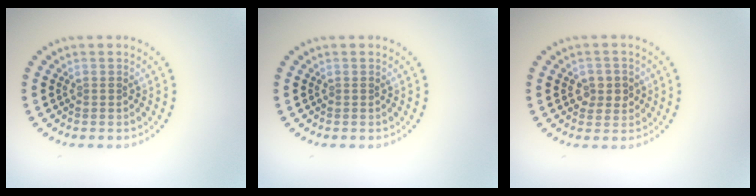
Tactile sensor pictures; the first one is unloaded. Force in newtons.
{"total": 0.0}
{"total": 2.3, "press": 2.3, "slide": 0.6}